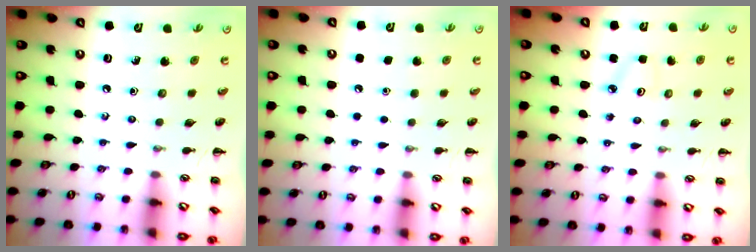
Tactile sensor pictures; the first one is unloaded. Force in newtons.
{"total": 1.8, "press": 1.7, "slide": 0.1}
{"total": 2.7, "press": 2.6, "slide": 0.8}